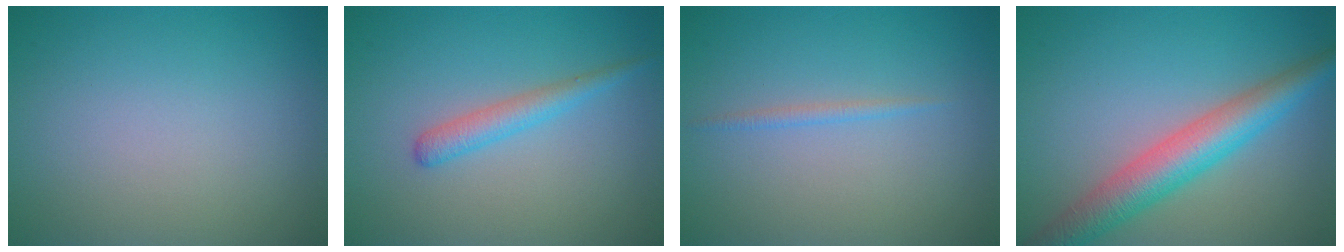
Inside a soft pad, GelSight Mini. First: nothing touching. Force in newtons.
{"total": 2.1, "press": 2.1, "slide": 0.1}
{"total": 0.8, "press": 0.8, "slide": 0.0}
{"total": 5.9, "press": 5.9, "slide": 0.2}